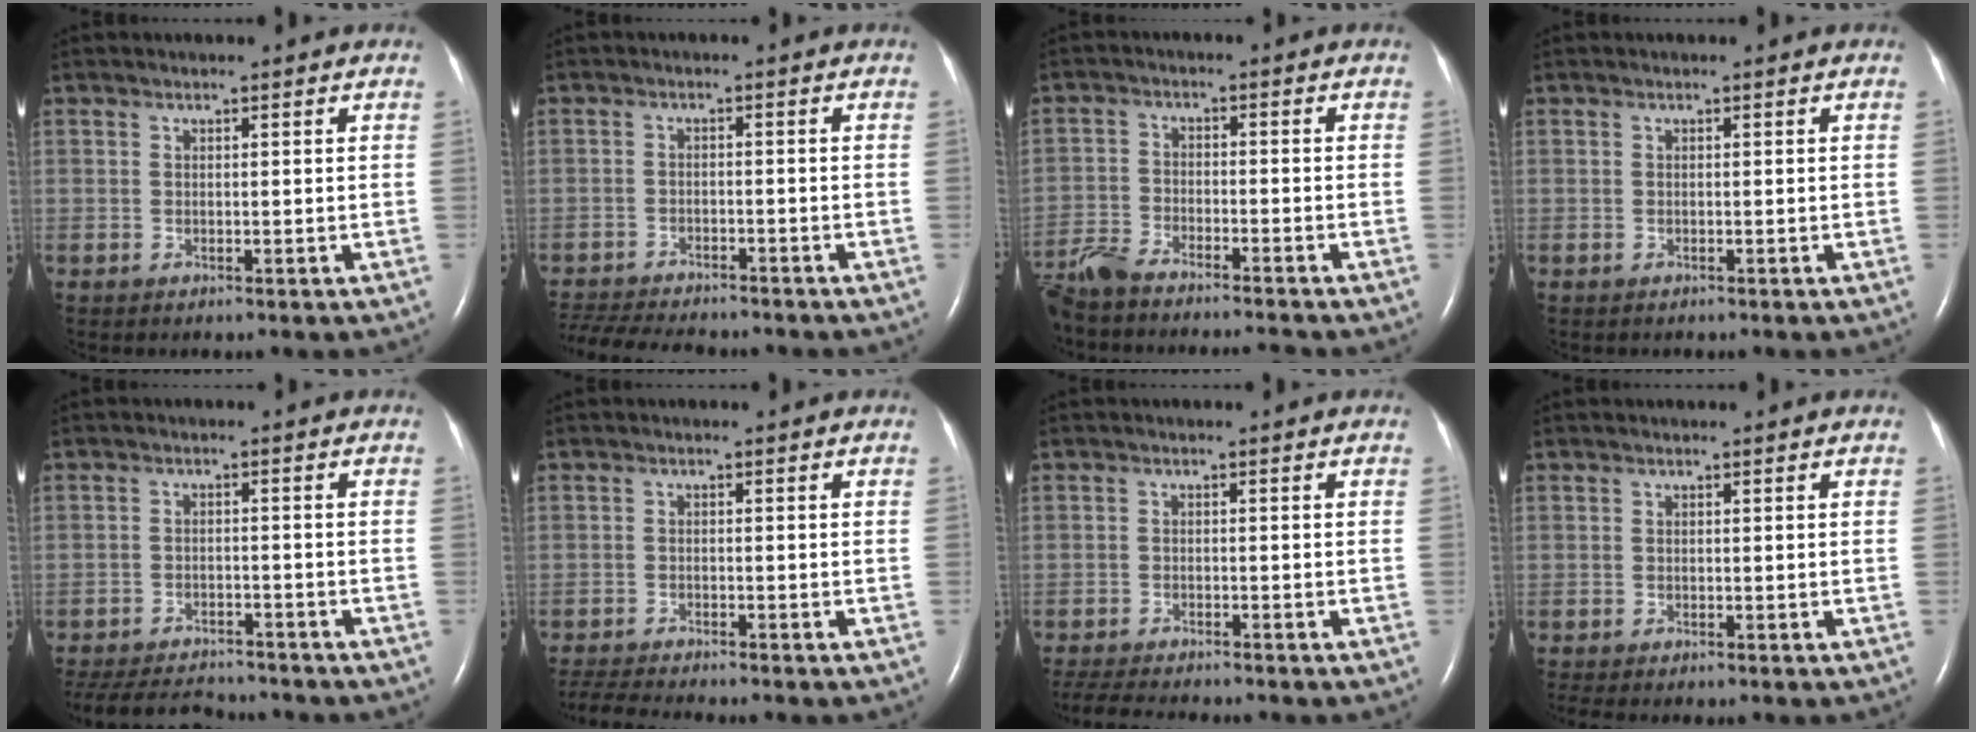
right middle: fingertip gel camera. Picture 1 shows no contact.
{"total": 12.5, "force": [-11.3, 2.6, 4.8], "torque": [-0.097, -0.010, -0.165]}
{"total": 10.9, "force": [-10.0, 1.0, 4.2], "torque": [-0.081, -0.007, -0.166]}
{"total": 0.0}
{"total": 12.4, "force": [-11.4, 3.2, 3.9], "torque": [-0.086, -0.005, -0.164]}
{"total": 6.5, "force": [-6.1, -0.1, 2.3], "torque": [-0.042, -0.018, -0.101]}
{"total": 8.6, "force": [-7.8, 1.1, 3.5], "torque": [-0.058, -0.015, -0.121]}
{"total": 2.4, "force": [-2.0, 0.5, 1.2], "torque": [-0.018, -0.006, -0.026]}